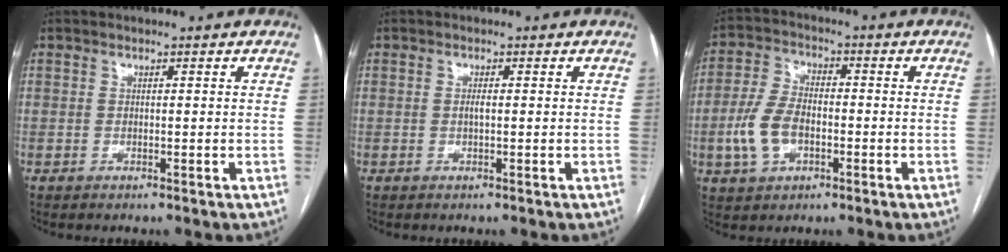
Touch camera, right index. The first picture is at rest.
{"total": 1.0, "force": [0.0, 0.1, 1.0], "torque": [-0.020, 0.000, 0.000]}
{"total": 8.3, "force": [-2.2, 4.8, 6.3], "torque": [-0.149, 0.012, -0.040]}